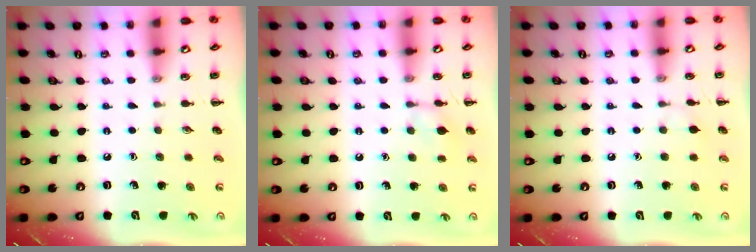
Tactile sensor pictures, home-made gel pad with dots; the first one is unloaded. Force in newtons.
{"total": 7.4, "press": 7.3, "slide": 1.5}
{"total": 4.7, "press": 4.4, "slide": 1.7}